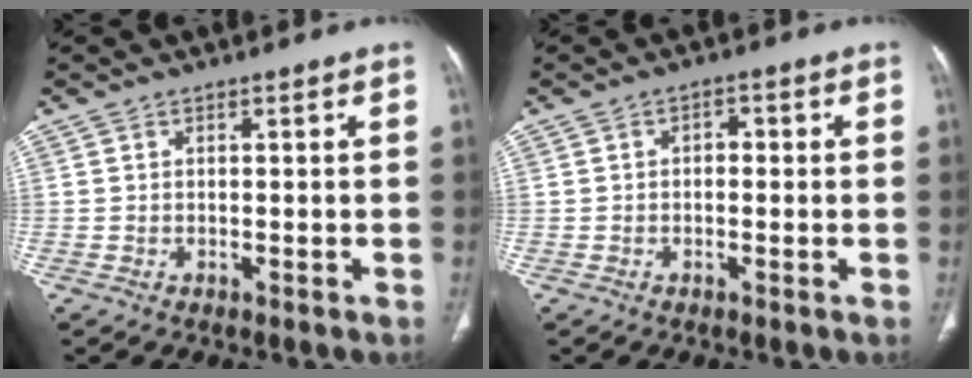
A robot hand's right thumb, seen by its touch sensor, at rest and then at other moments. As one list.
[{"total": 2.1, "force": [0.1, 1.4, 1.6], "torque": [-0.017, 0.008, -0.004]}]